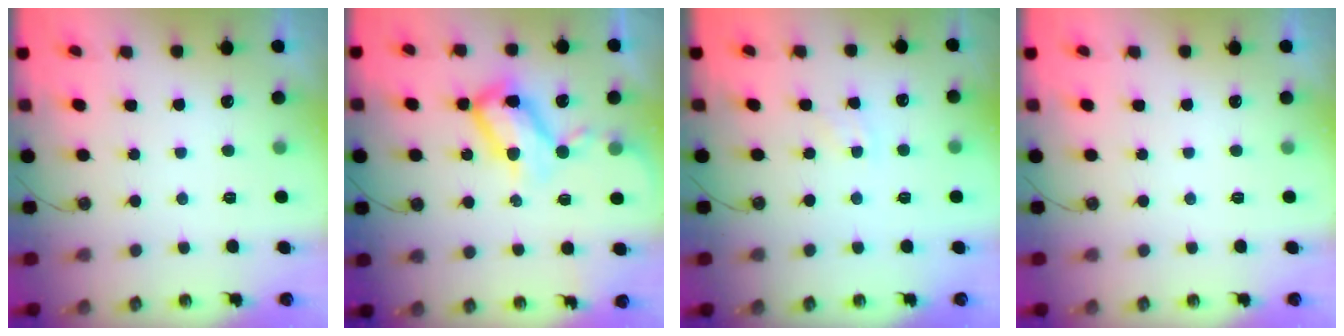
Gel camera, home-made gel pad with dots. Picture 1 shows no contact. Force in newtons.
{"total": 14.9, "press": 14.8, "slide": 1.6}
{"total": 3.9, "press": 3.9, "slide": 0.5}
{"total": 0.0}